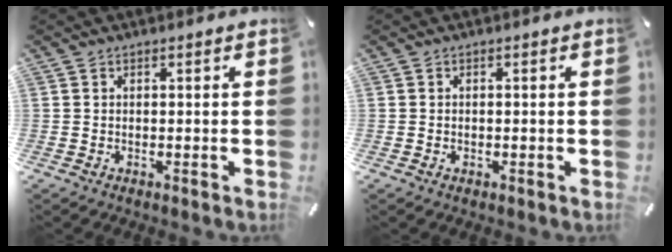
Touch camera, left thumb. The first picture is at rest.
{"total": 0.7, "force": [-0.3, 0.4, 0.5], "torque": [-0.009, 0.000, -0.005]}